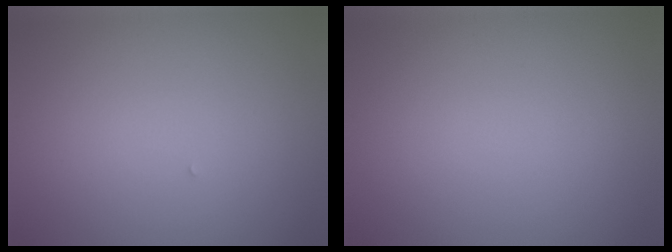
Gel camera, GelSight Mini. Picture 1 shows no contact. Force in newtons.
{"total": 0.0}